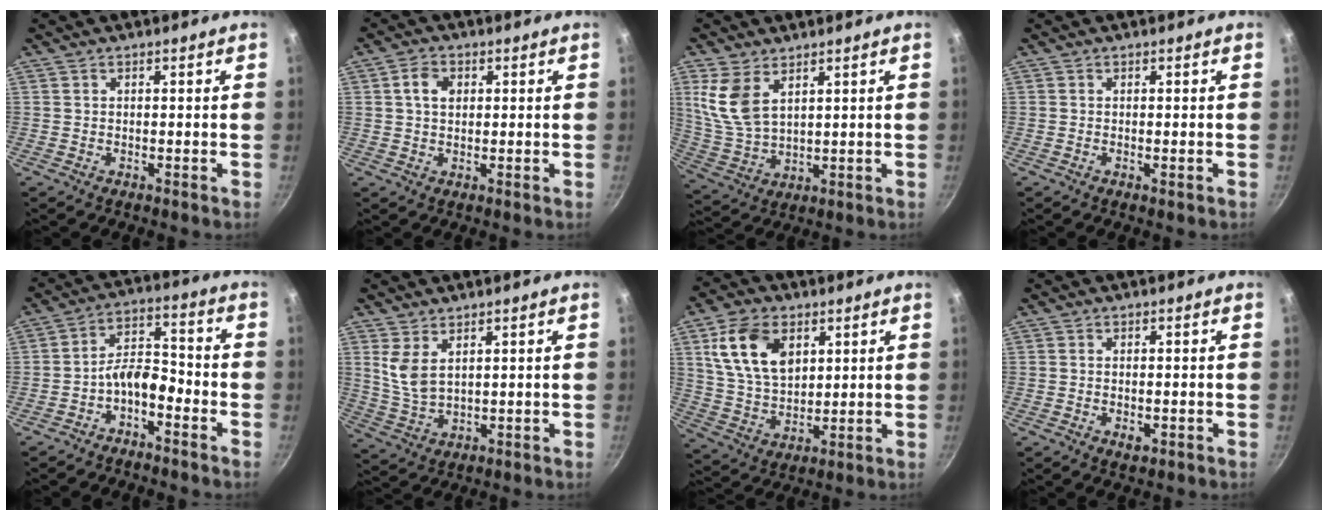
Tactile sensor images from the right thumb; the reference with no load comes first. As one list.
[{"total": 4.3, "force": [1.1, 3.1, 2.8], "torque": [-0.038, 0.004, 0.015]}, {"total": 9.8, "force": [4.4, 5.6, 6.8], "torque": [-0.132, -0.023, 0.100]}, {"total": 0.5, "force": [-0.1, 0.0, 0.5], "torque": [-0.010, -0.002, -0.003]}, {"total": 6.9, "force": [-3.8, 3.3, 4.6], "torque": [-0.072, 0.058, -0.068]}, {"total": 6.0, "force": [2.8, 3.2, 4.3], "torque": [-0.080, -0.030, 0.063]}, {"total": 13.9, "force": [5.1, 9.1, 9.2], "torque": [-0.149, -0.017, 0.102]}, {"total": 2.0, "force": [-0.7, 1.0, 1.6], "torque": [-0.026, -0.004, -0.009]}]